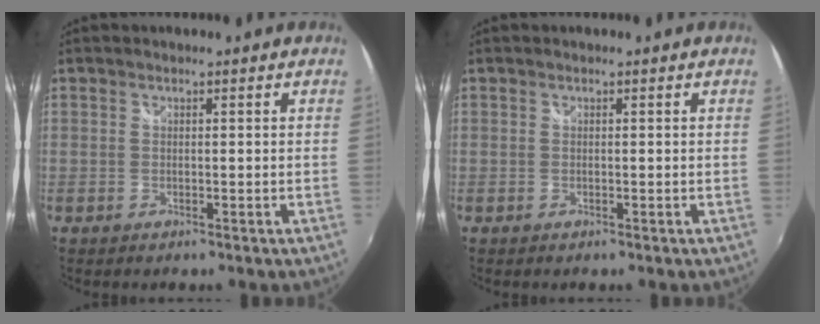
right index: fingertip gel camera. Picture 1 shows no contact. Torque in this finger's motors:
{"motor_torque": [0.00, 0.00, 0.00, 0.00]}